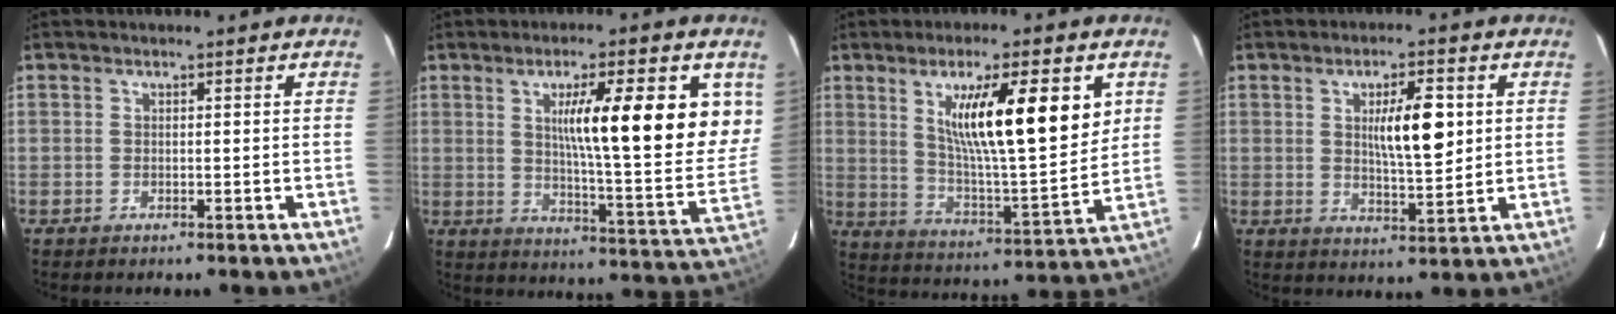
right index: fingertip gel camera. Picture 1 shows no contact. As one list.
[{"total": 19.3, "force": [6.5, 1.9, 18.1], "torque": [-0.244, -0.009, 0.092]}, {"total": 17.5, "force": [6.0, 2.8, 16.2], "torque": [-0.270, -0.004, 0.104]}, {"total": 8.7, "force": [1.8, 2.2, 8.2], "torque": [-0.134, 0.004, 0.036]}]